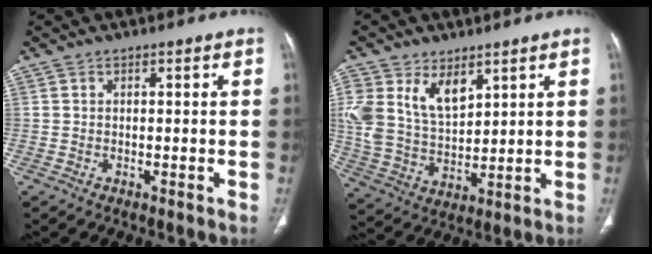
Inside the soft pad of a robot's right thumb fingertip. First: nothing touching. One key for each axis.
{"total": 13.1, "fx": 6.2, "fy": 7.9, "fz": 8.4, "tx": -0.150, "ty": -0.023, "tz": 0.137}